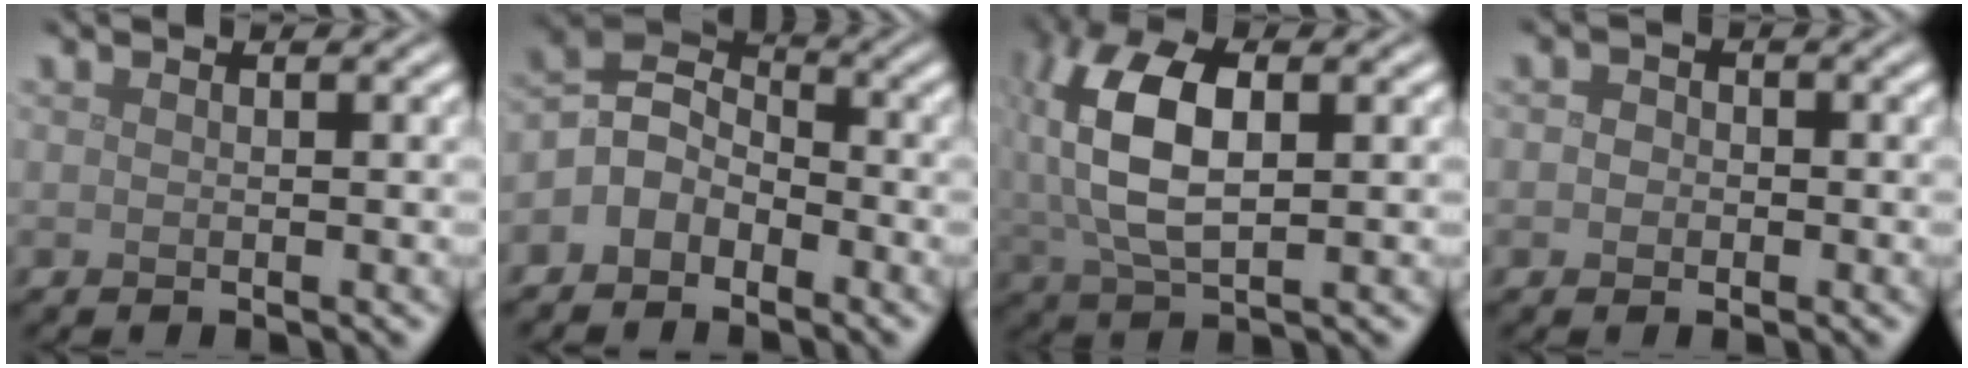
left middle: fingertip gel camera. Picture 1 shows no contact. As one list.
[{"total": 3.6, "force": [-1.9, 2.6, 1.5], "torque": [-0.028, 0.008, -0.050]}, {"total": 9.4, "force": [1.4, 4.9, 7.8], "torque": [-0.181, 0.010, 0.023]}, {"total": 1.4, "force": [-0.1, 1.3, 0.5], "torque": [0.002, 0.000, -0.012]}]